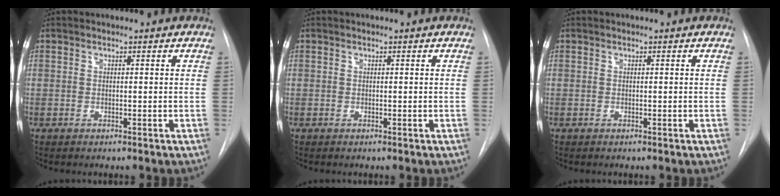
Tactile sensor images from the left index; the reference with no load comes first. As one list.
[{"total": 0.0}, {"total": 0.0}]